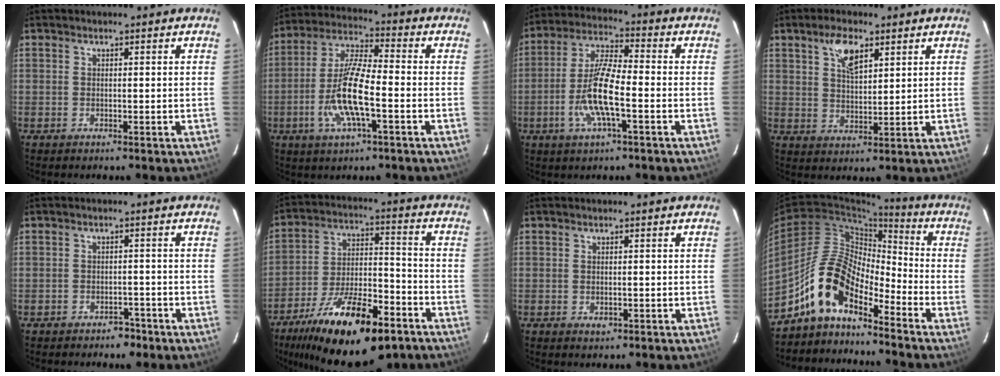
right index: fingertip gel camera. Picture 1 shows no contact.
{"total": 12.3, "force": [-3.7, 2.8, 11.4], "torque": [-0.239, -0.003, -0.074]}
{"total": 10.9, "force": [-3.3, 2.4, 10.1], "torque": [-0.210, -0.002, -0.066]}
{"total": 6.2, "force": [3.4, 2.6, 4.4], "torque": [-0.080, 0.008, 0.064]}
{"total": 3.5, "force": [-2.6, 2.1, 0.8], "torque": [-0.017, 0.014, -0.026]}
{"total": 23.7, "force": [-15.6, 8.2, 15.8], "torque": [-0.283, -0.020, -0.244]}
{"total": 1.4, "force": [-0.4, 1.0, 1.0], "torque": [-0.016, 0.000, -0.005]}
{"total": 11.9, "force": [-8.7, 4.6, 6.6], "torque": [-0.126, 0.023, -0.177]}